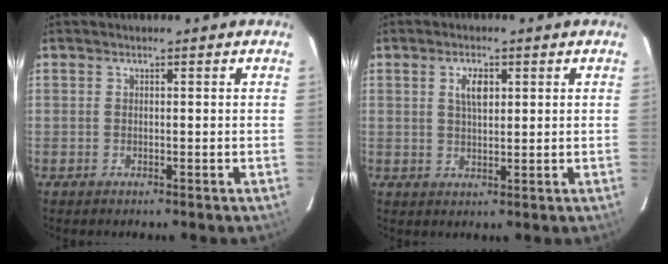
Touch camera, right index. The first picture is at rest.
{"total": 3.6, "force": [1.2, 1.6, 3.0], "torque": [-0.055, 0.005, 0.022]}